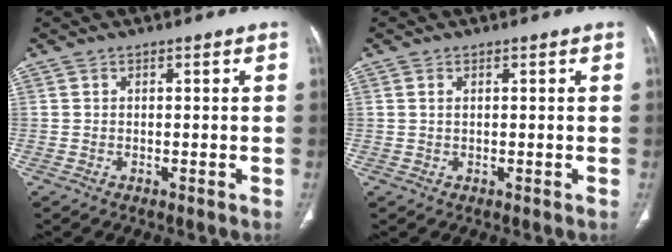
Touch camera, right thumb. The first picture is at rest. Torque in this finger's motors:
{"motor_torque": [0.02, -0.59, -0.44, 0.17, 0.04]}